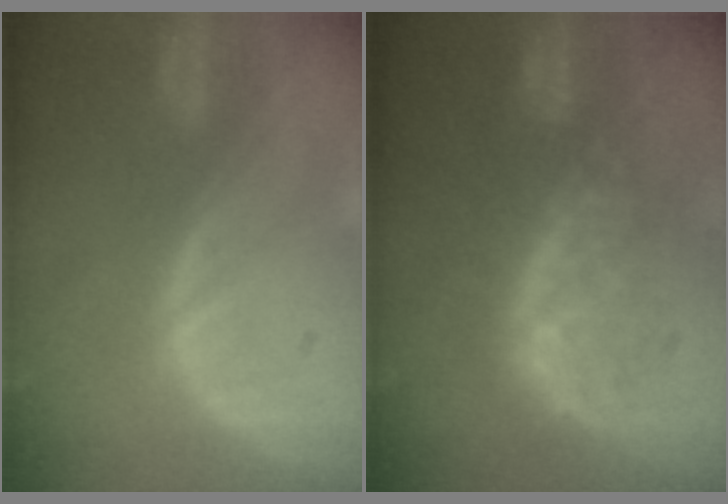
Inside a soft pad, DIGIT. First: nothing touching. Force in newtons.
{"total": 8.4, "press": 8.4, "slide": 0.3}